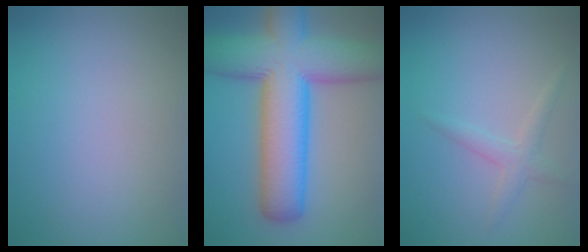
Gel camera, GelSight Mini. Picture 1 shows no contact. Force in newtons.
{"total": 12.9, "press": 12.9, "slide": 0.4}
{"total": 1.6, "press": 1.6, "slide": 0.0}